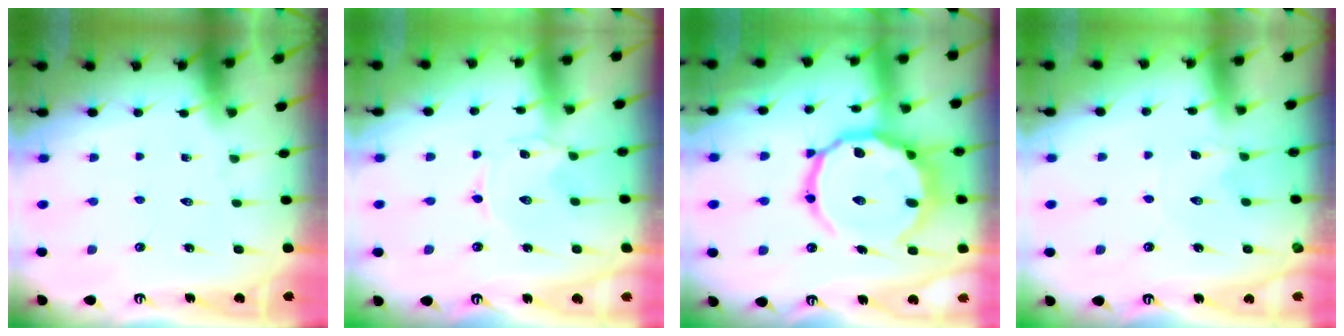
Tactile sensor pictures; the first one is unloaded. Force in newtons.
{"total": 0.0}
{"total": 18.9, "press": 18.9, "slide": 1.7}
{"total": 0.0}